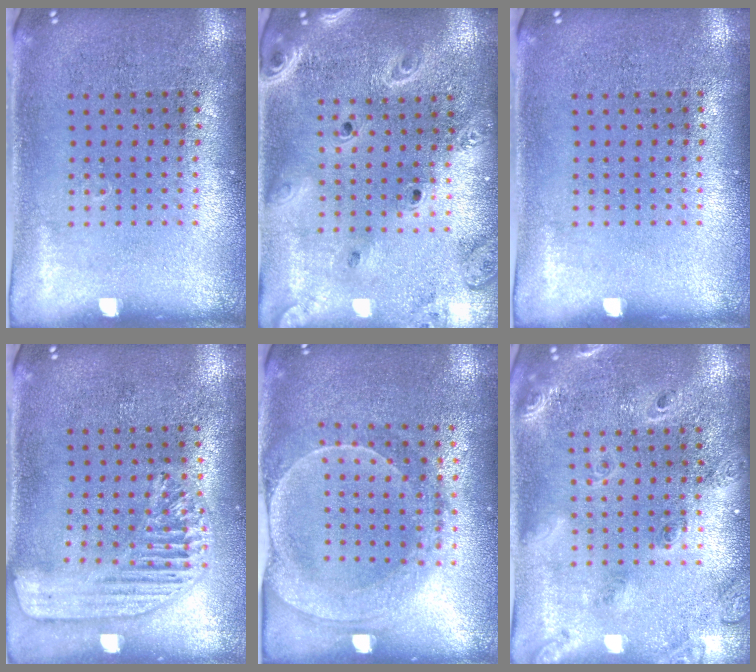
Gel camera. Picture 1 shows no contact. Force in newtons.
{"total": 2.4, "press": 2.1, "slide": 1.1}
{"total": 0.0}
{"total": 1.6, "press": 1.5, "slide": 0.6}
{"total": 1.9, "press": 1.8, "slide": 0.6}
{"total": 1.9, "press": 1.7, "slide": 0.8}